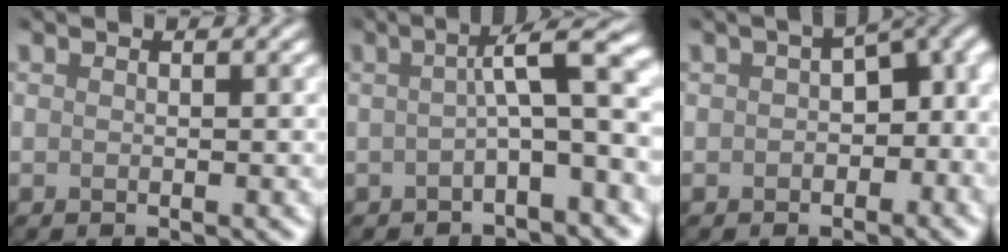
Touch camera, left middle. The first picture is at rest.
{"total": 5.4, "force": [-0.6, 0.8, 5.3], "torque": [-0.070, 0.026, -0.021]}
{"total": 6.7, "force": [-1.0, 4.2, 5.1], "torque": [-0.040, 0.012, -0.022]}